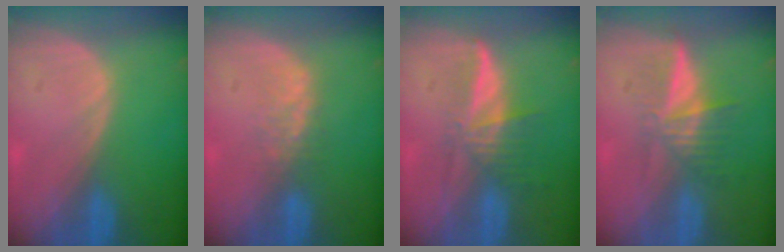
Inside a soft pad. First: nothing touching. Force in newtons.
{"total": 2.7, "press": 2.7, "slide": 0.6}
{"total": 5.8, "press": 5.2, "slide": 2.6}
{"total": 6.1, "press": 5.3, "slide": 3.1}